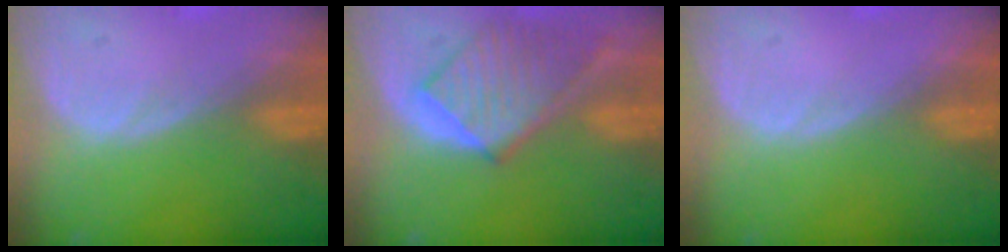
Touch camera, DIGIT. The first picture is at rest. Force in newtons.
{"total": 7.6, "press": 7.5, "slide": 1.1}
{"total": 0.0}